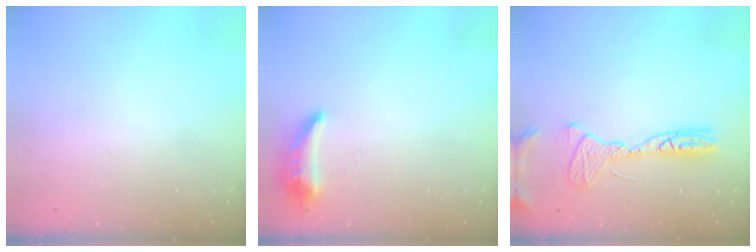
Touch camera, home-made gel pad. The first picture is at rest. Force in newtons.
{"total": 8.3, "press": 8.1, "slide": 1.8}
{"total": 12.5, "press": 12.3, "slide": 2.3}